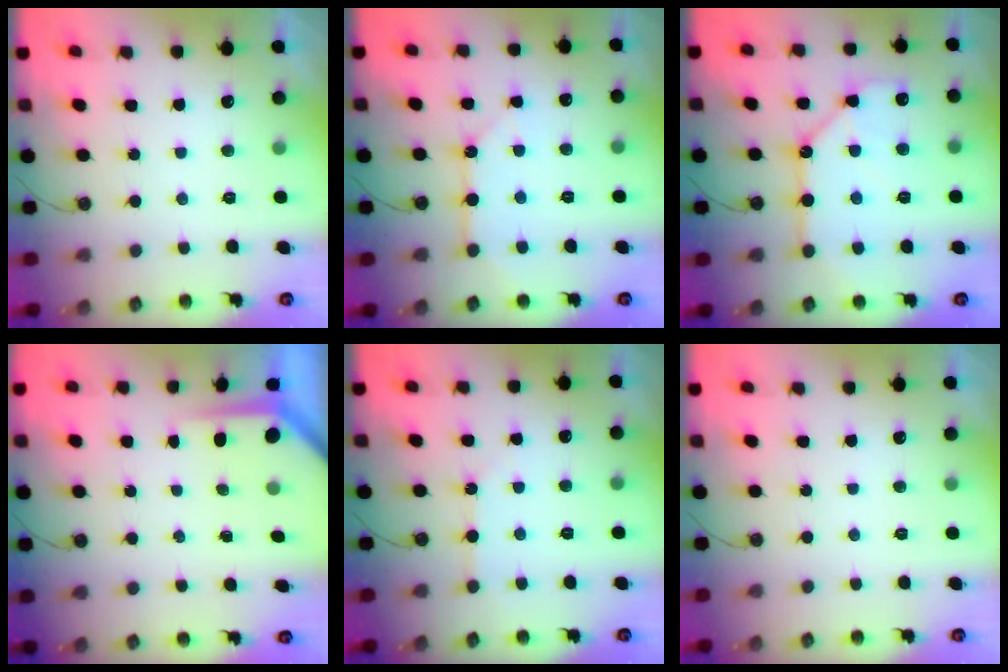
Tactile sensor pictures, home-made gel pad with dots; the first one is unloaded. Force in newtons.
{"total": 7.7, "press": 7.7, "slide": 0.8}
{"total": 12.1, "press": 12.0, "slide": 1.2}
{"total": 3.8, "press": 3.8, "slide": 0.3}
{"total": 3.2, "press": 3.2, "slide": 0.5}
{"total": 0.0}